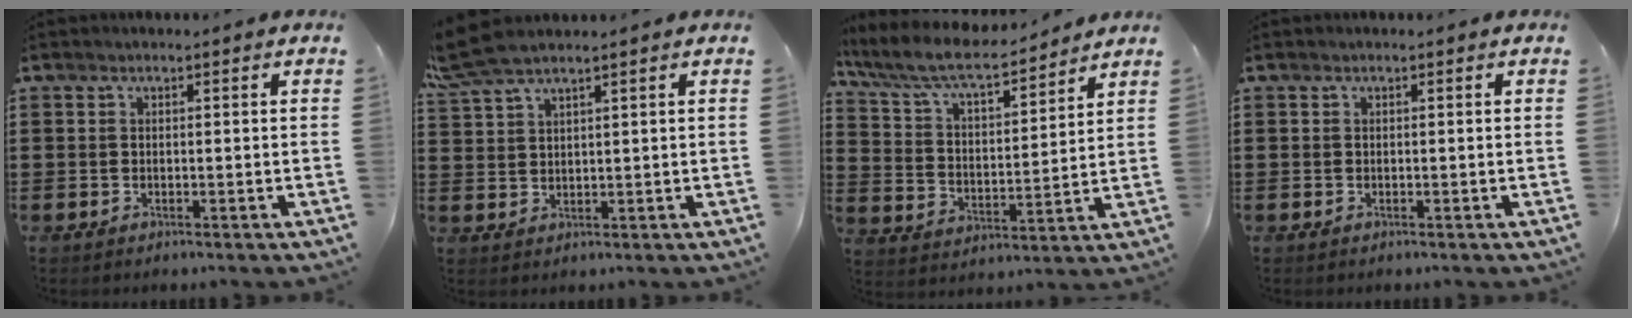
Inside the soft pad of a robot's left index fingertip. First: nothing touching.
{"total": 5.0, "force": [3.9, 0.8, 3.0], "torque": [-0.077, -0.003, 0.071]}
{"total": 7.9, "force": [6.7, 1.5, 3.8], "torque": [-0.101, -0.033, 0.113]}
{"total": 0.0}